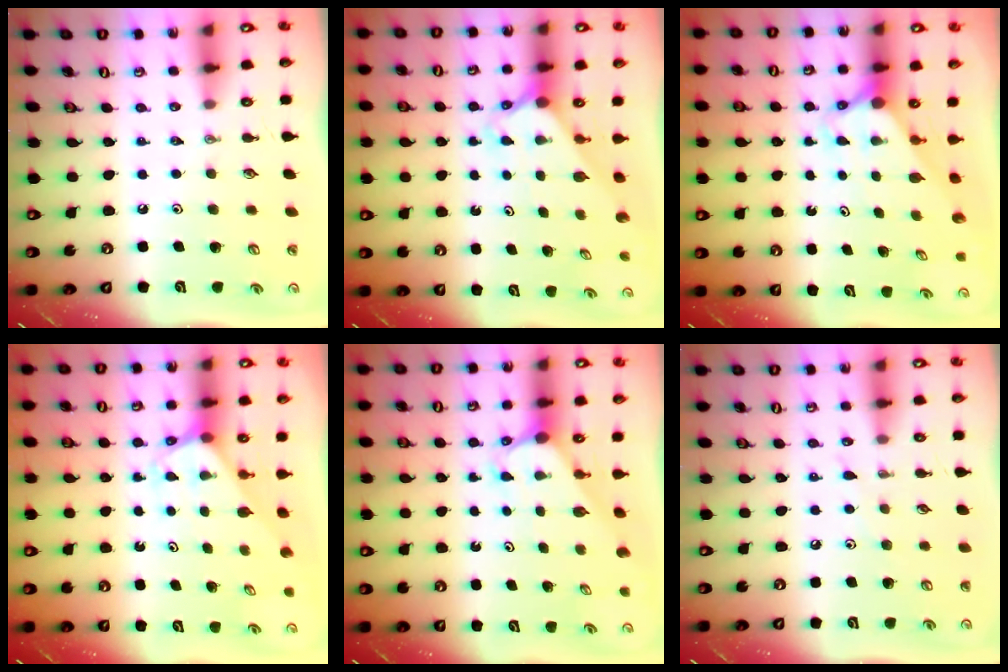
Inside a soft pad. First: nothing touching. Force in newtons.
{"total": 2.0, "press": 2.0, "slide": 0.2}
{"total": 2.8, "press": 2.8, "slide": 0.0}
{"total": 2.3, "press": 2.3, "slide": 0.2}
{"total": 2.6, "press": 2.6, "slide": 0.1}
{"total": 3.0, "press": 3.0, "slide": 0.4}